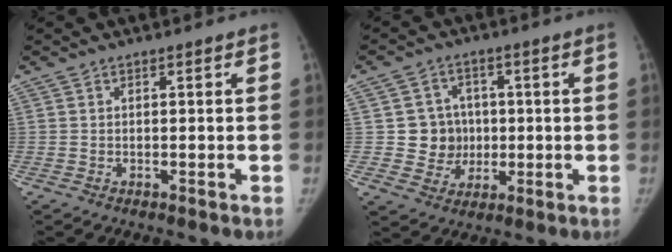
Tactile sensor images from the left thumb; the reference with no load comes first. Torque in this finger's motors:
{"motor_torque": [-0.02, 0.04, -0.01, 0.00, 0.01]}